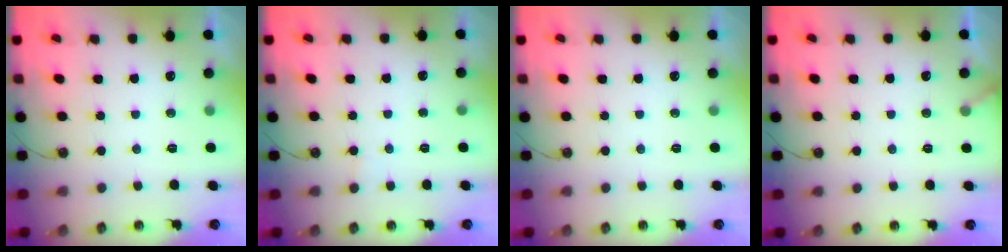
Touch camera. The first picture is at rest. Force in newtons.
{"total": 2.9, "press": 2.9, "slide": 0.2}
{"total": 0.0}
{"total": 2.5, "press": 2.5, "slide": 0.2}